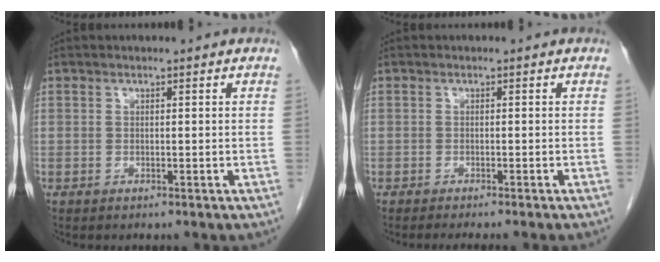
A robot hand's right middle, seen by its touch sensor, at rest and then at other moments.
{"total": 3.8, "force": [-3.3, -0.5, 1.9], "torque": [-0.014, -0.002, -0.045]}